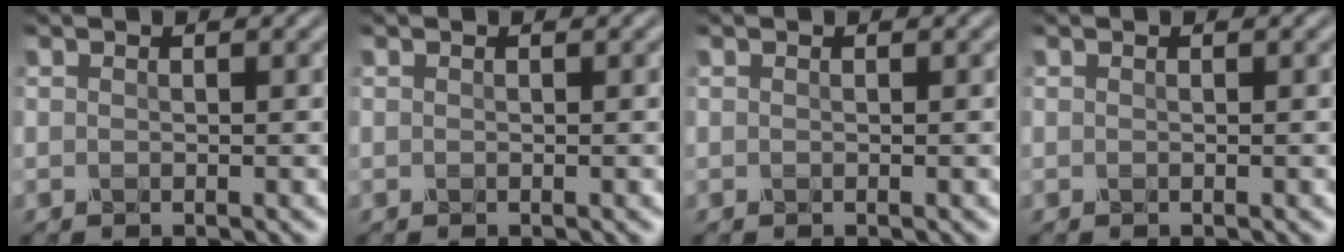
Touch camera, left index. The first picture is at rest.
{"total": 0.0}
{"total": 0.0}
{"total": 0.0}